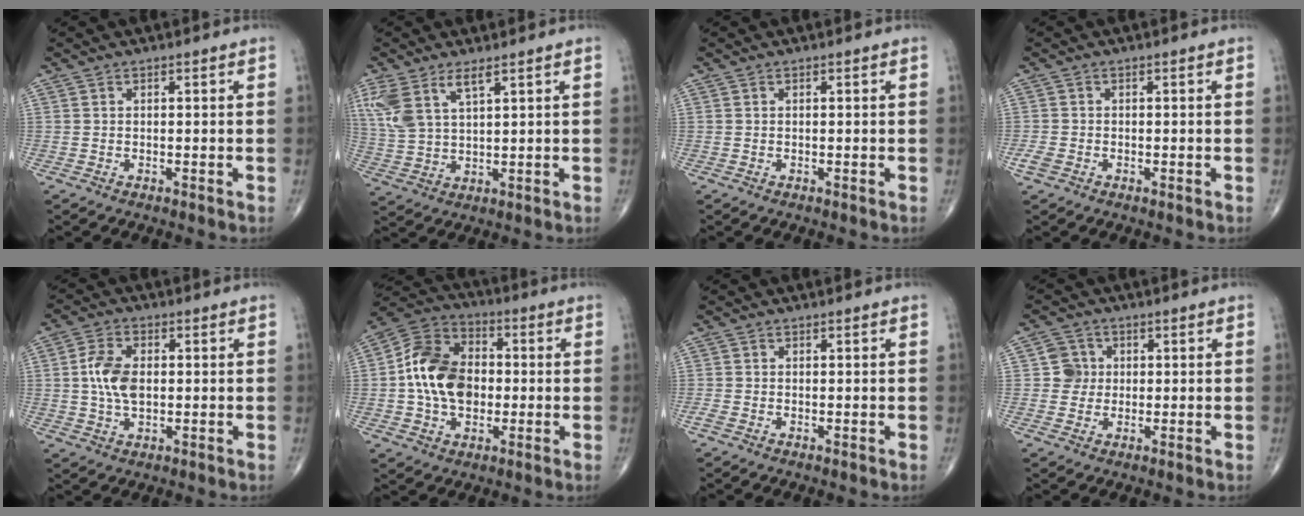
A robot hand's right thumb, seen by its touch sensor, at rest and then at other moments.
{"total": 8.7, "force": [4.7, 3.5, 6.4], "torque": [-0.151, -0.008, 0.106]}
{"total": 0.0}
{"total": 2.0, "force": [-0.9, 1.4, 1.1], "torque": [-0.029, 0.001, -0.020]}
{"total": 7.6, "force": [0.4, 4.5, 6.1], "torque": [-0.119, 0.003, 0.006]}
{"total": 15.0, "force": [-0.5, 10.7, 10.5], "torque": [-0.169, 0.027, -0.015]}
{"total": 1.0, "force": [-0.5, 0.6, 0.7], "torque": [-0.022, -0.003, -0.011]}
{"total": 3.9, "force": [0.4, 3.9, 0.5], "torque": [0.019, 0.007, 0.001]}